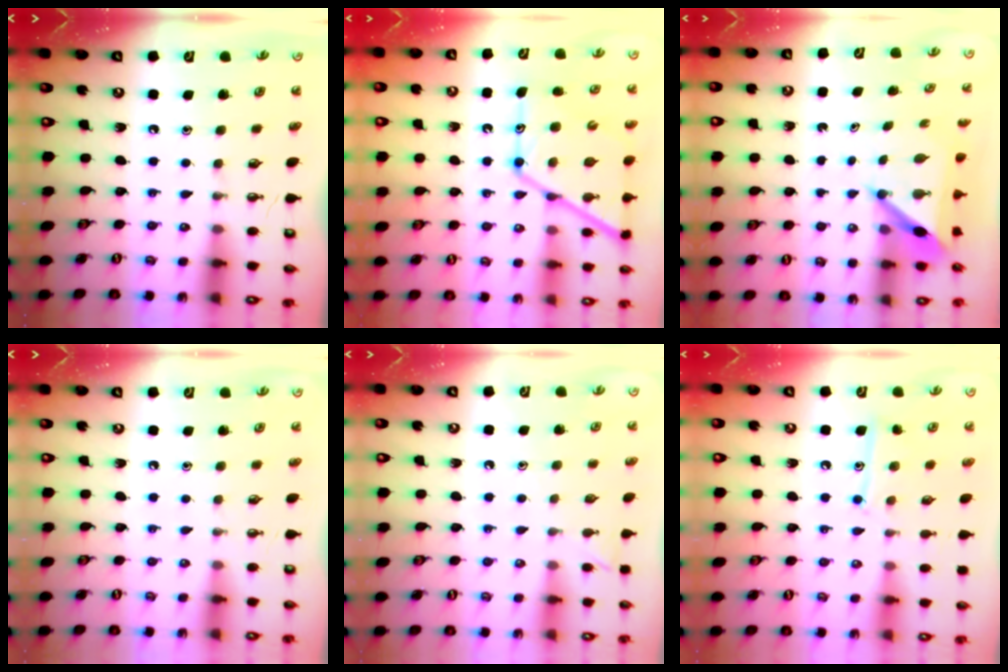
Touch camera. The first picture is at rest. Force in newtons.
{"total": 17.1, "press": 17.0, "slide": 1.4}
{"total": 6.0, "press": 6.0, "slide": 0.4}
{"total": 0.0}
{"total": 3.4, "press": 3.4, "slide": 0.4}
{"total": 9.3, "press": 9.3, "slide": 0.6}